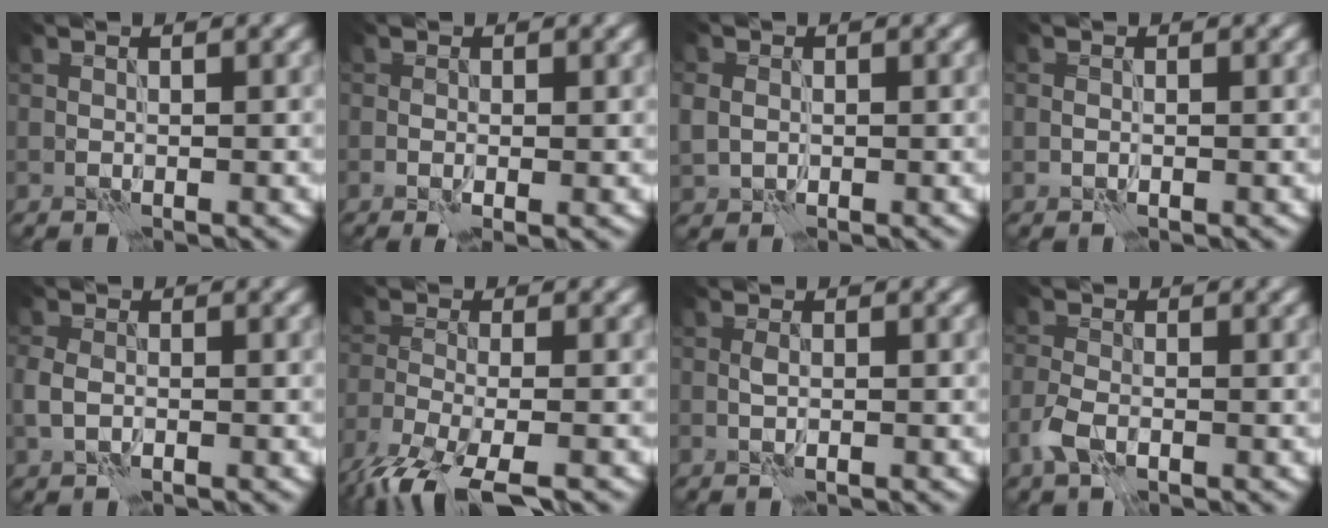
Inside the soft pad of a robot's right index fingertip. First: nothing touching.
{"total": 1.5, "force": [-0.3, 0.6, 1.4], "torque": [-0.027, -0.006, -0.006]}
{"total": 2.2, "force": [0.1, 1.9, 1.1], "torque": [-0.028, -0.001, 0.006]}
{"total": 0.5, "force": [-0.2, 0.4, 0.4], "torque": [-0.007, 0.000, -0.003]}
{"total": 1.9, "force": [-0.5, 1.3, 1.2], "torque": [-0.027, 0.002, -0.015]}
{"total": 7.8, "force": [-5.7, 2.1, 4.8], "torque": [-0.099, -0.021, -0.107]}
{"total": 0.9, "force": [-0.3, 0.2, 0.8], "torque": [-0.019, 0.001, -0.007]}
{"total": 2.4, "force": [-1.3, 1.2, 1.6], "torque": [-0.039, -0.001, -0.033]}